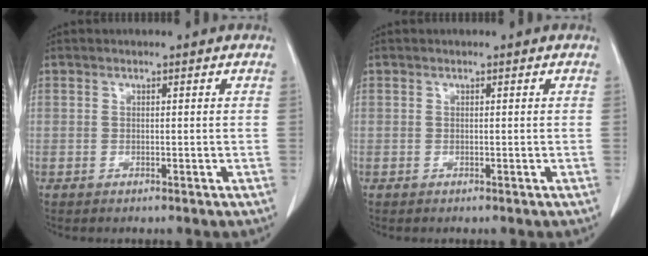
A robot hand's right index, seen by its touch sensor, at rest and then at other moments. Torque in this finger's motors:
{"motor_torque": [0.00, 0.00, 0.00, 0.00]}